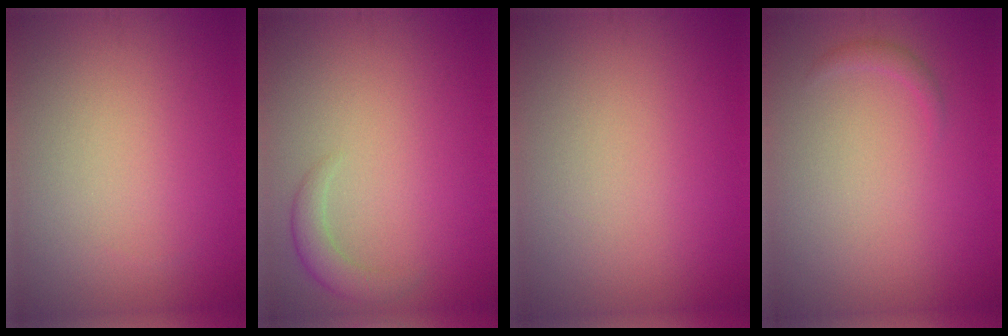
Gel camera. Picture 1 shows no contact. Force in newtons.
{"total": 2.0, "press": 2.0, "slide": 0.2}
{"total": 0.0}
{"total": 0.8, "press": 0.8, "slide": 0.0}